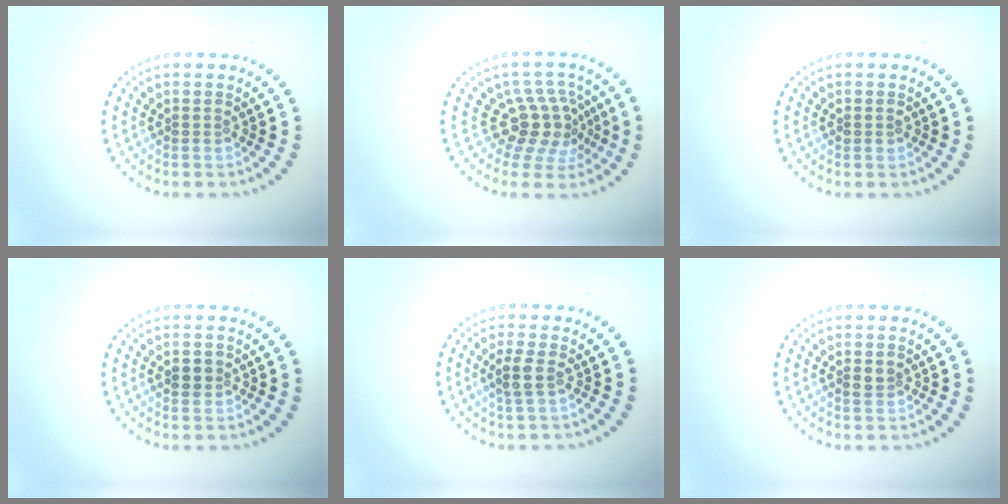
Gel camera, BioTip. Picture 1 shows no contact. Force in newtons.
{"total": 4.0, "press": 3.0, "slide": 2.6}
{"total": 0.9, "press": 0.9, "slide": 0.1}
{"total": 1.2, "press": 1.2, "slide": 0.0}
{"total": 1.7, "press": 1.5, "slide": 0.8}
{"total": 1.0, "press": 1.0, "slide": 0.1}